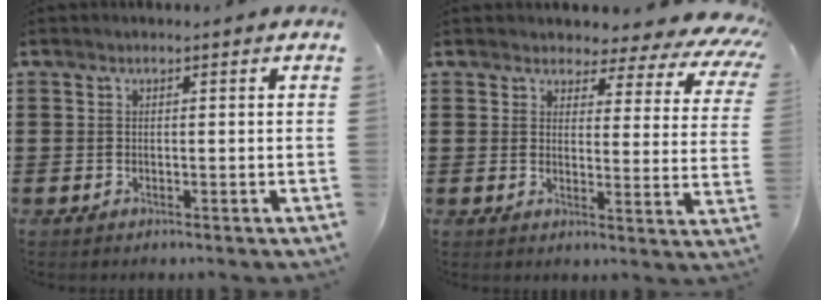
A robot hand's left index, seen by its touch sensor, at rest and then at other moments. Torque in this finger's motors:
{"motor_torque": [2.14, 0.00, 0.28, 0.05]}